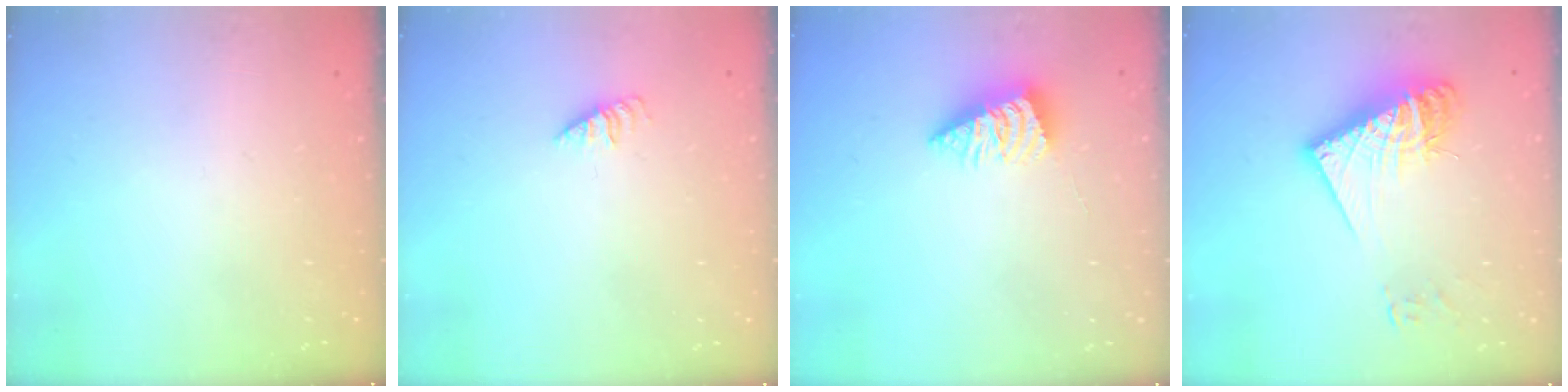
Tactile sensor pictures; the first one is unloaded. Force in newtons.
{"total": 0.6, "press": 0.6, "slide": 0.2}
{"total": 3.9, "press": 3.9, "slide": 0.2}
{"total": 16.1, "press": 16.0, "slide": 1.7}